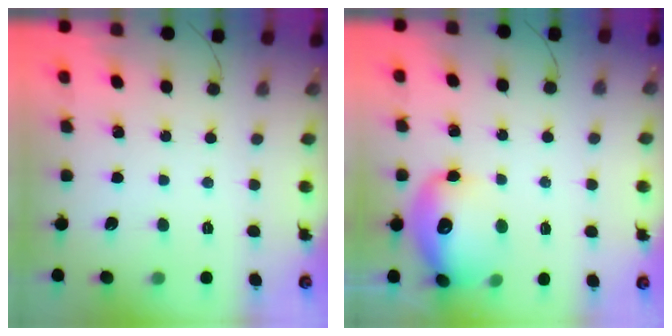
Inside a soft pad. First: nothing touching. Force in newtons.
{"total": 14.2, "press": 13.8, "slide": 3.2}